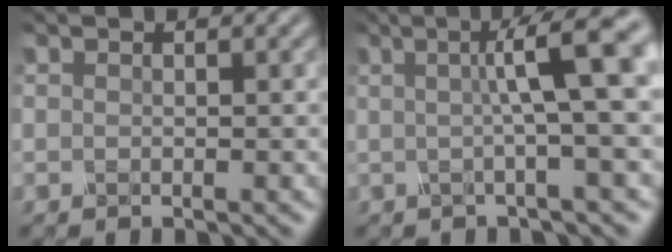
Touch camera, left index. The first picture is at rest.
{"total": 7.7, "force": [1.1, 1.4, 7.5], "torque": [-0.098, 0.014, 0.006]}